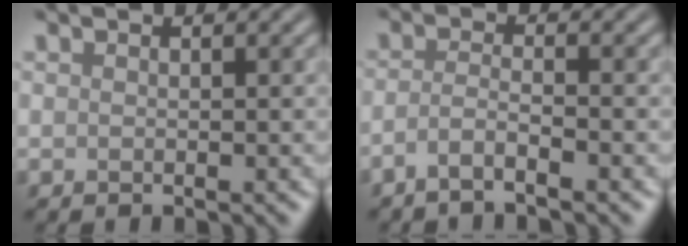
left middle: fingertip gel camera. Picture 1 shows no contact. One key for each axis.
{"total": 2.2, "fx": -1.5, "fy": 0.4, "fz": 1.6, "tx": -0.029, "ty": 0.000, "tz": -0.041}